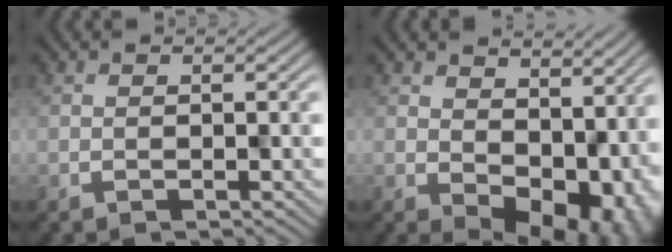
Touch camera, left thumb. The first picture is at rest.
{"total": 10.2, "force": [0.6, 7.0, 7.4], "torque": [-0.094, -0.035, 0.034]}